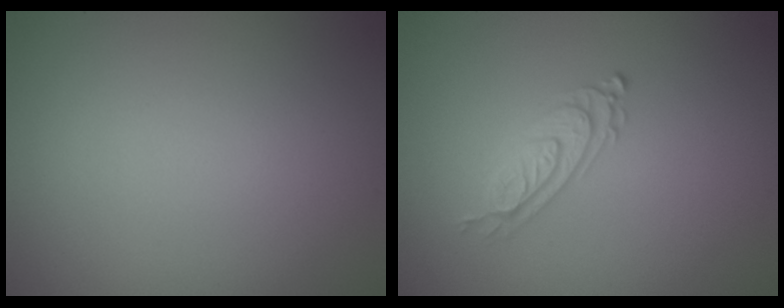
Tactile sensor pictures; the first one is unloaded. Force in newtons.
{"total": 2.4, "press": 2.0, "slide": 1.4}